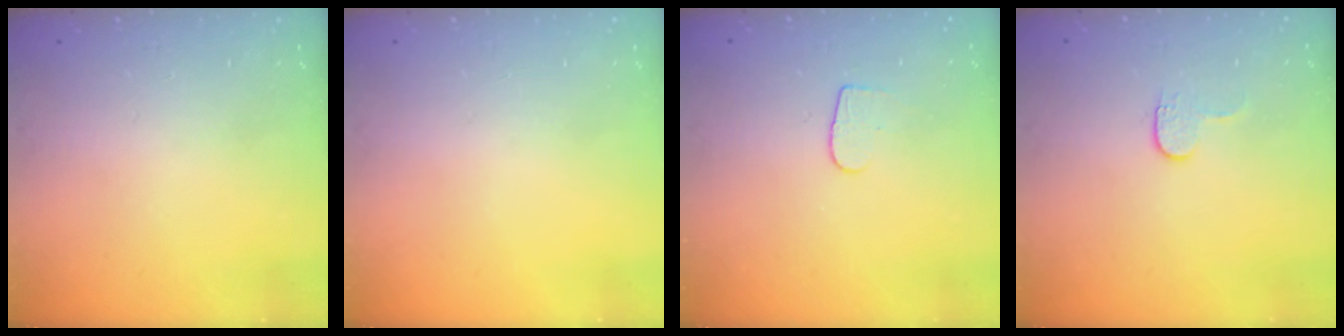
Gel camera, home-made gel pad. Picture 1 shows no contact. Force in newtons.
{"total": 0.0}
{"total": 4.3, "press": 4.2, "slide": 0.3}
{"total": 3.4, "press": 3.4, "slide": 0.4}